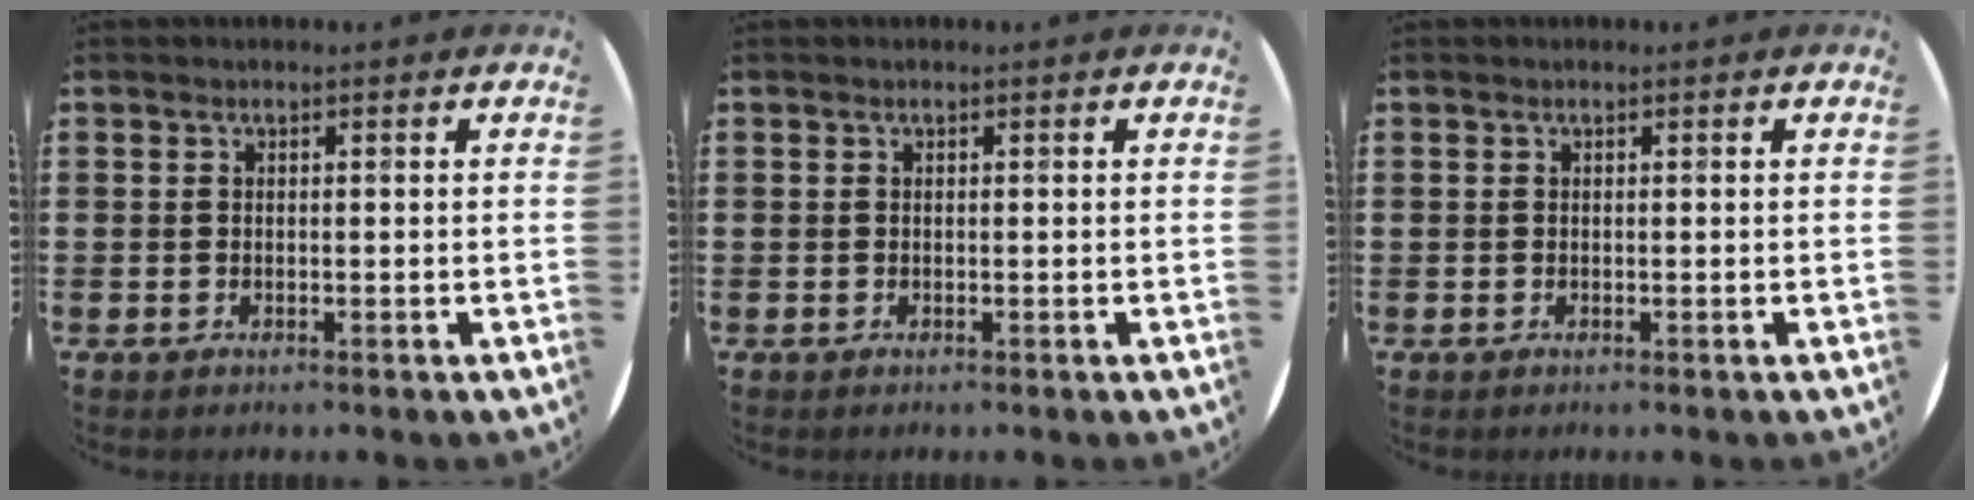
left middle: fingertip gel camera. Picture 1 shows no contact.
{"total": 0.0}
{"total": 0.0}